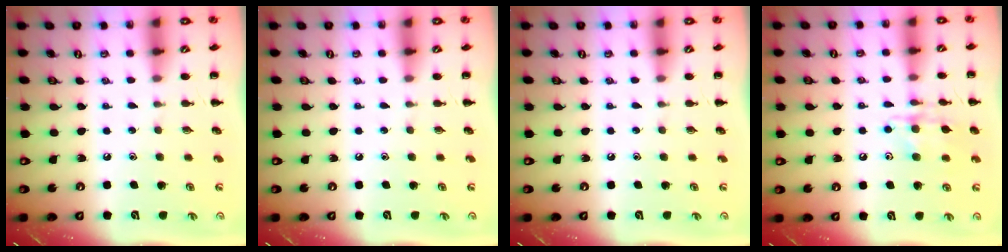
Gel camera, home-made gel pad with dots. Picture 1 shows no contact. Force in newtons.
{"total": 0.0}
{"total": 0.0}
{"total": 10.9, "press": 10.8, "slide": 1.5}